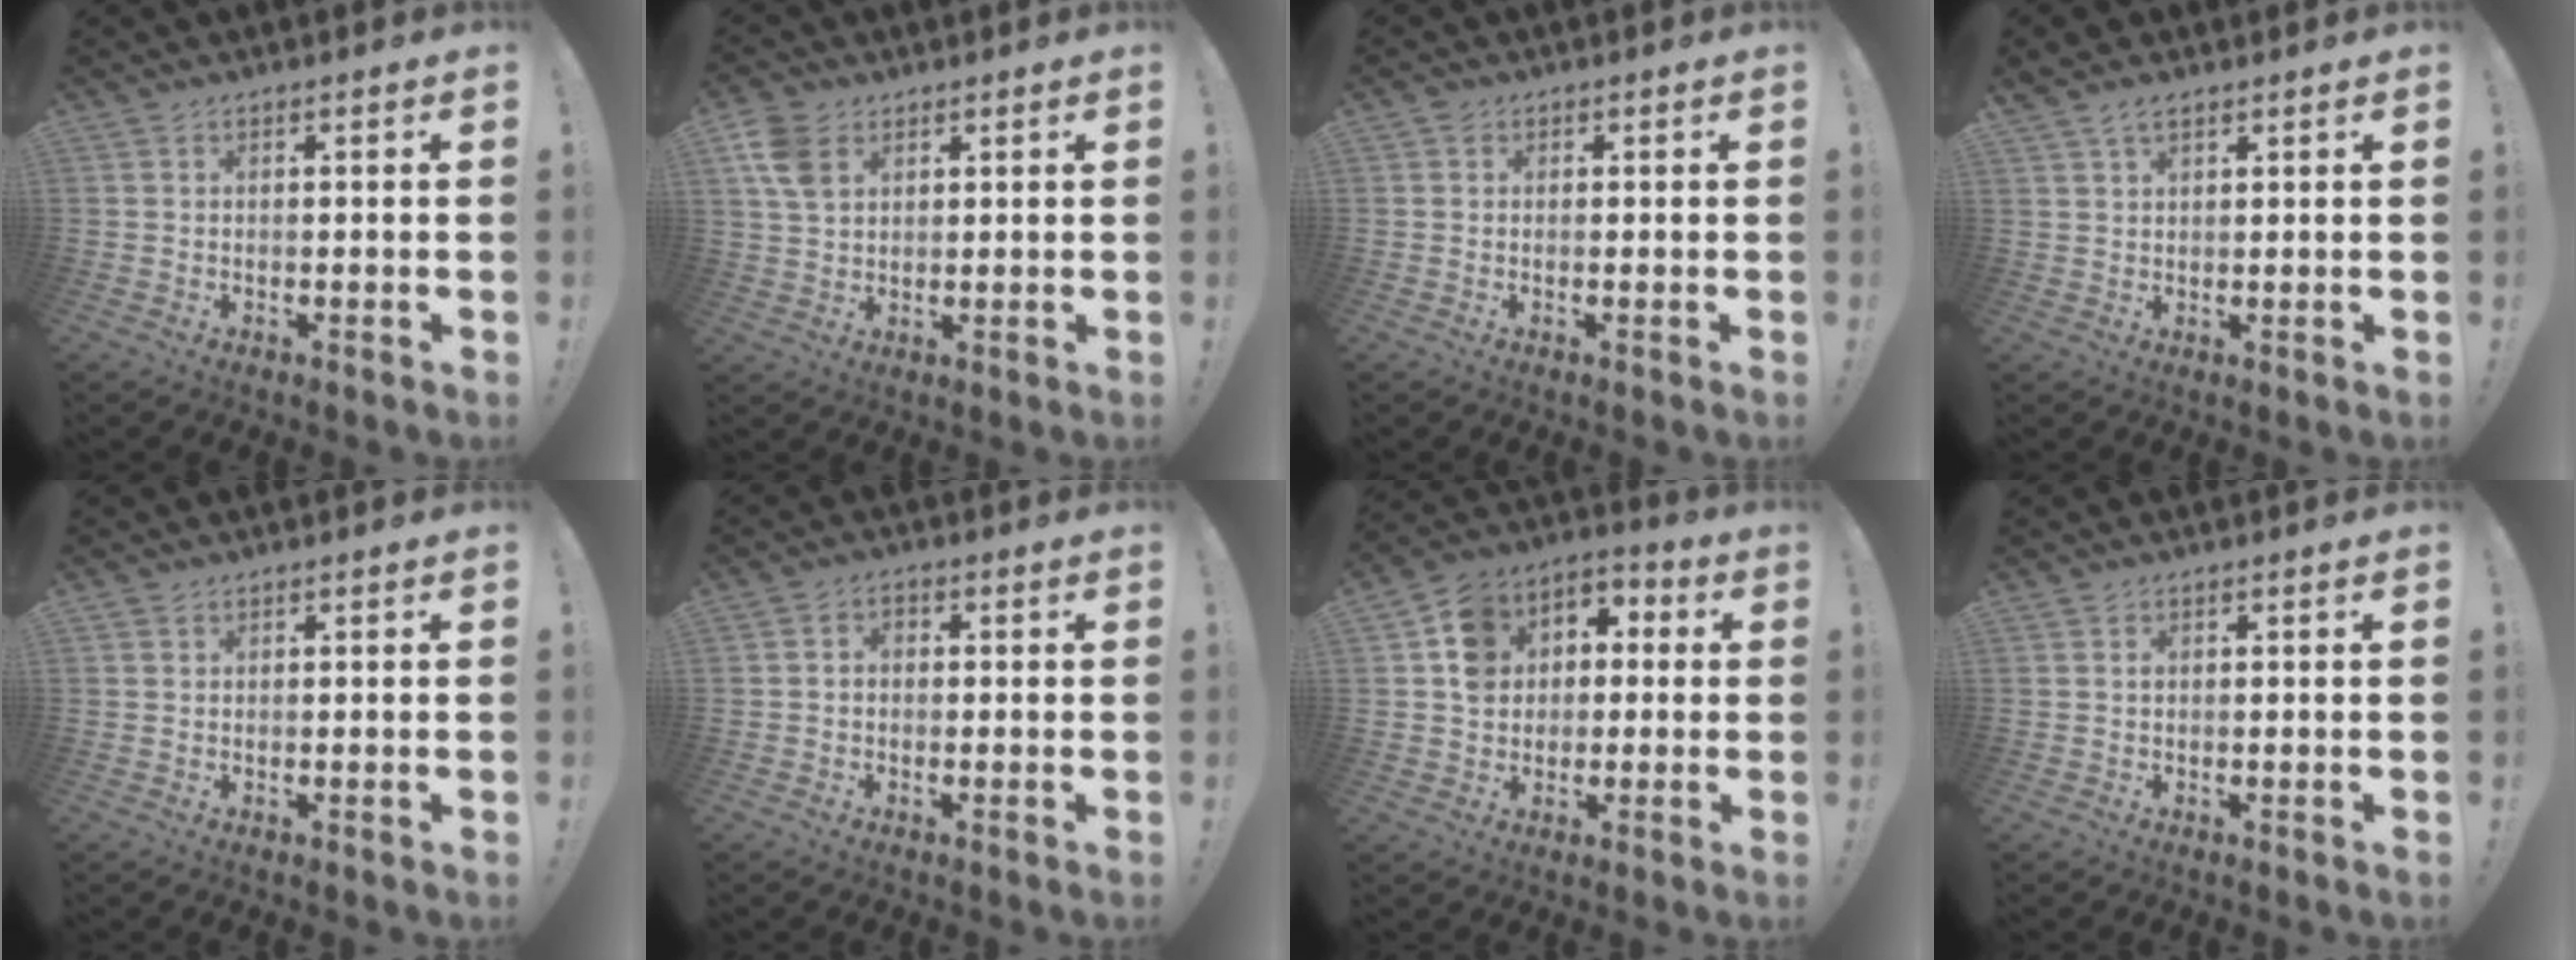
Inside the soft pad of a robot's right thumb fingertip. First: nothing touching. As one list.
[{"total": 9.0, "force": [4.0, 6.1, 5.3], "torque": [-0.105, -0.004, 0.078]}, {"total": 0.6, "force": [0.1, 0.6, 0.1], "torque": [0.005, -0.002, 0.000]}, {"total": 3.4, "force": [2.6, 1.5, 1.7], "torque": [-0.018, -0.014, 0.047]}, {"total": 0.0}, {"total": 2.3, "force": [-1.0, 1.6, 1.3], "torque": [-0.021, 0.008, -0.017]}, {"total": 10.5, "force": [0.4, 9.5, 4.4], "torque": [-0.055, 0.009, 0.015]}, {"total": 0.0}]